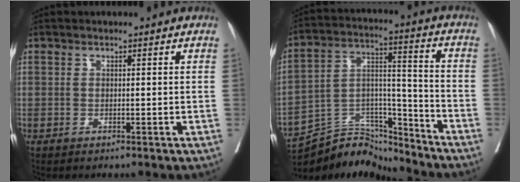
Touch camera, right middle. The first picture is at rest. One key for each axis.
{"total": 13.0, "fx": -12.8, "fy": 2.1, "fz": 1.0, "tx": -0.014, "ty": 0.044, "tz": -0.226}